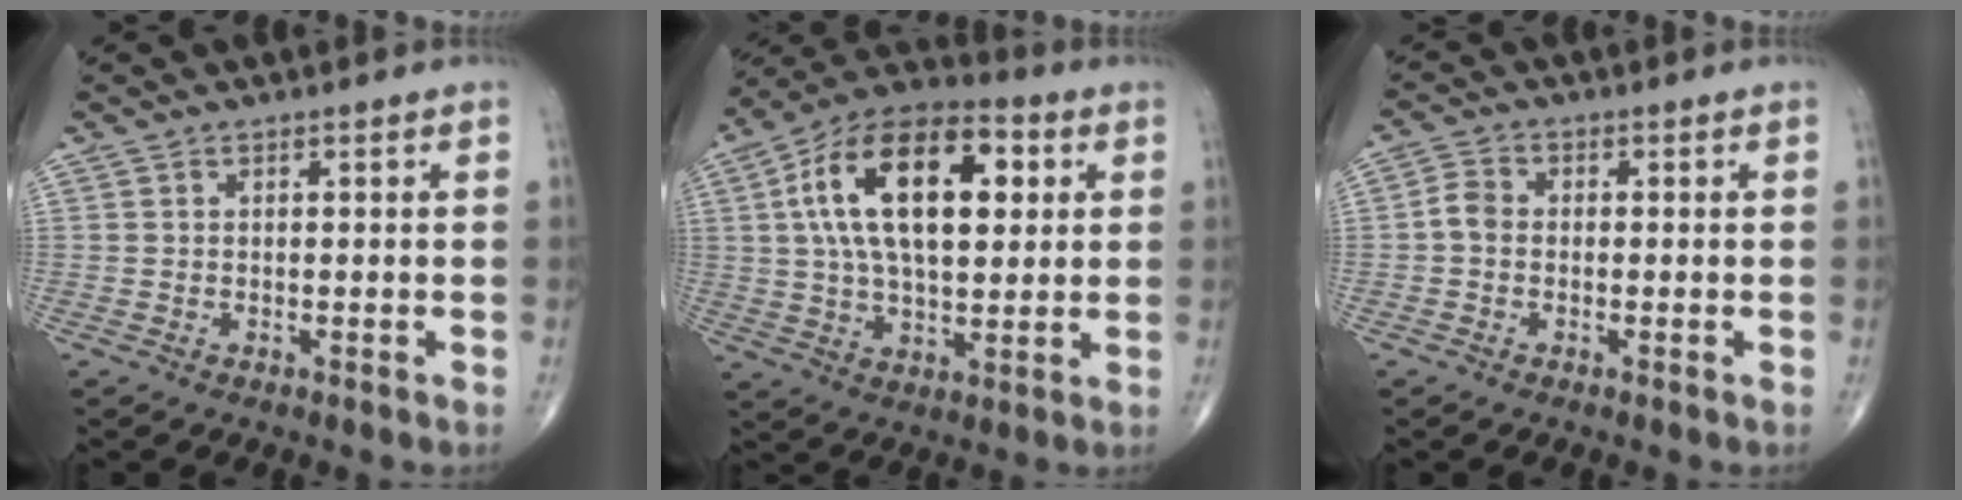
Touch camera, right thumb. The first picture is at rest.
{"total": 21.5, "force": [5.0, 11.1, 17.7], "torque": [-0.286, 0.010, 0.074]}
{"total": 3.1, "force": [-0.5, 2.4, 2.0], "torque": [-0.033, 0.009, -0.020]}